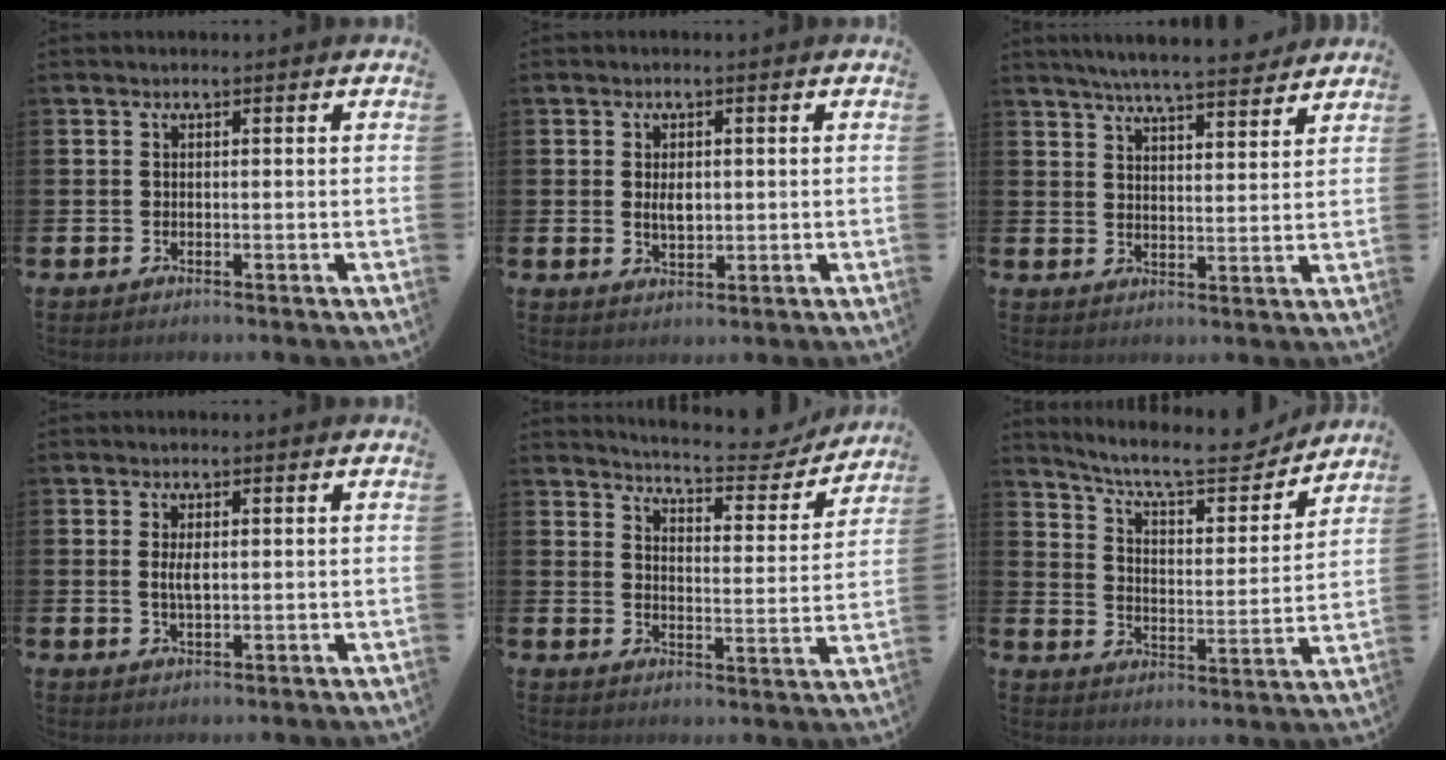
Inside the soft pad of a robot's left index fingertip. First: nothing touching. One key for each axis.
{"total": 2.4, "fx": 0.2, "fy": 1.4, "fz": 2.0, "tx": -0.030, "ty": 0.001, "tz": 0.001}
{"total": 6.0, "fx": 5.7, "fy": 0.1, "fz": 1.6, "tx": -0.037, "ty": -0.037, "tz": 0.098}
{"total": 2.4, "fx": 0.3, "fy": 1.0, "fz": 2.2, "tx": -0.035, "ty": -0.001, "tz": 0.001}
{"total": 6.0, "fx": 5.8, "fy": 0.7, "fz": 1.3, "tx": -0.039, "ty": -0.046, "tz": 0.095}
{"total": 9.4, "fx": 8.5, "fy": 2.0, "fz": 3.5, "tx": -0.090, "ty": -0.060, "tz": 0.143}